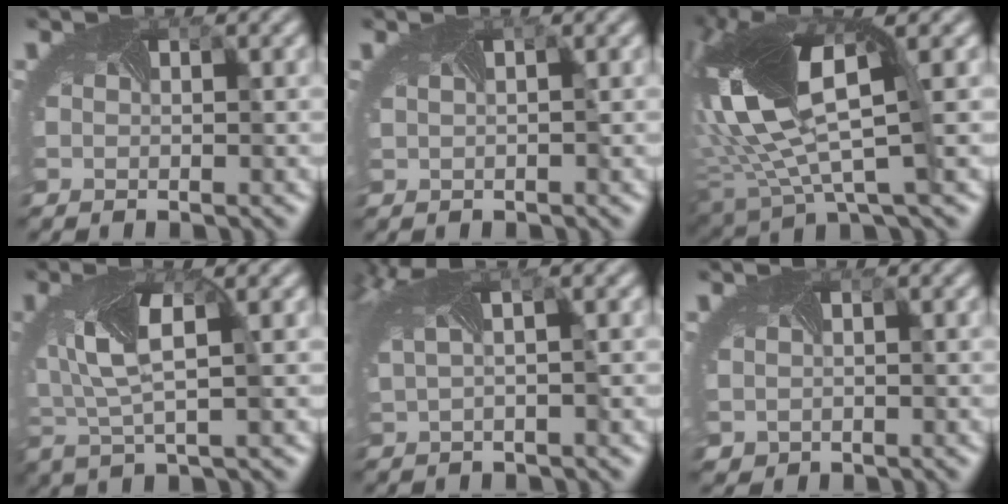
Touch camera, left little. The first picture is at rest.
{"total": 1.9, "force": [0.8, 0.9, 1.5], "torque": [-0.002, 0.012, -0.005]}
{"total": 13.8, "force": [2.3, 4.7, 12.8], "torque": [-0.278, -0.003, 0.039]}
{"total": 5.0, "force": [0.7, 1.8, 4.6], "torque": [-0.114, -0.002, 0.011]}
{"total": 6.7, "force": [2.6, 2.6, 5.6], "torque": [-0.142, 0.029, 0.054]}
{"total": 0.8, "force": [-0.1, 0.8, 0.0], "torque": [0.000, -0.007, 0.002]}